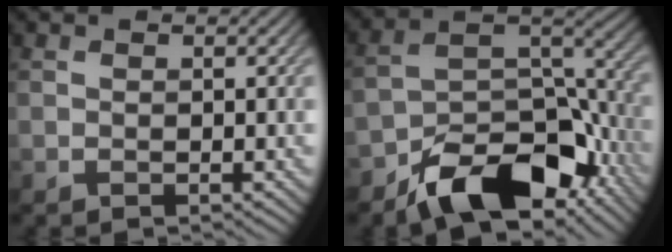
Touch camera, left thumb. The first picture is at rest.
{"total": 13.7, "force": [-9.3, 6.4, 7.9], "torque": [-0.120, -0.009, -0.168]}